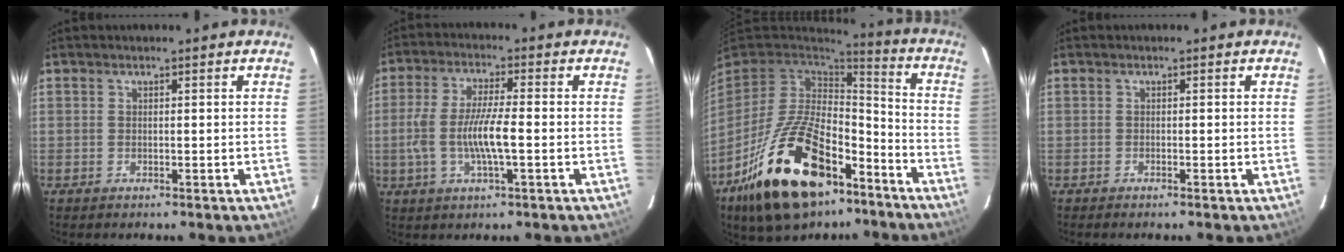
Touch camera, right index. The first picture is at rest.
{"total": 9.2, "force": [-1.9, 1.5, 8.8], "torque": [-0.177, -0.004, -0.036]}
{"total": 24.5, "force": [-14.5, 12.3, 15.5], "torque": [-0.310, -0.008, -0.228]}
{"total": 1.2, "force": [-0.6, -0.6, -0.8], "torque": [0.016, -0.001, -0.013]}